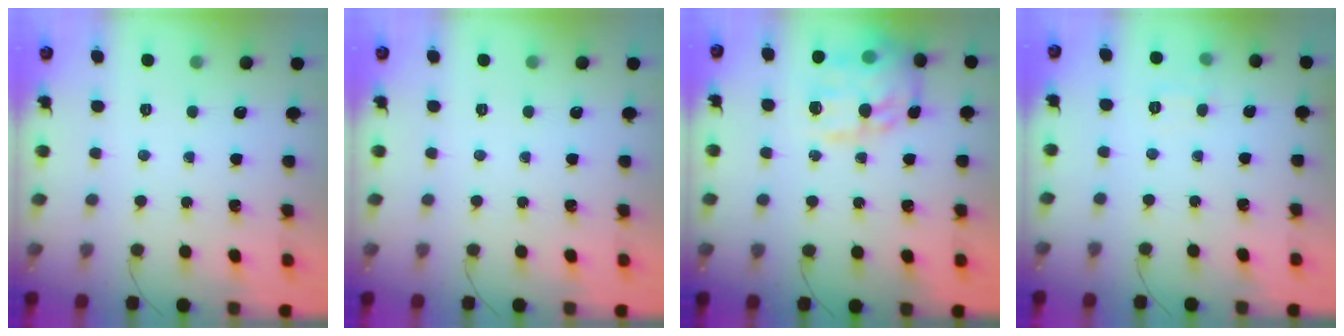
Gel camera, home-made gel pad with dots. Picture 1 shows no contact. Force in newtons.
{"total": 0.0}
{"total": 19.3, "press": 19.2, "slide": 1.8}
{"total": 5.1, "press": 4.9, "slide": 1.3}